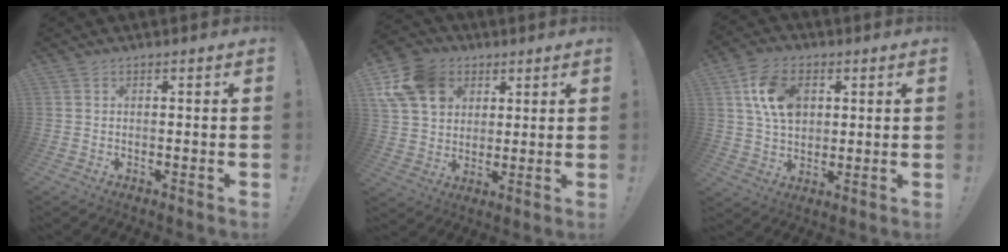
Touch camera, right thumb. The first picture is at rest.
{"total": 15.7, "force": [6.1, 12.5, 7.4], "torque": [-0.133, -0.023, 0.122]}
{"total": 13.3, "force": [4.2, 9.3, 8.5], "torque": [-0.144, 0.006, 0.084]}